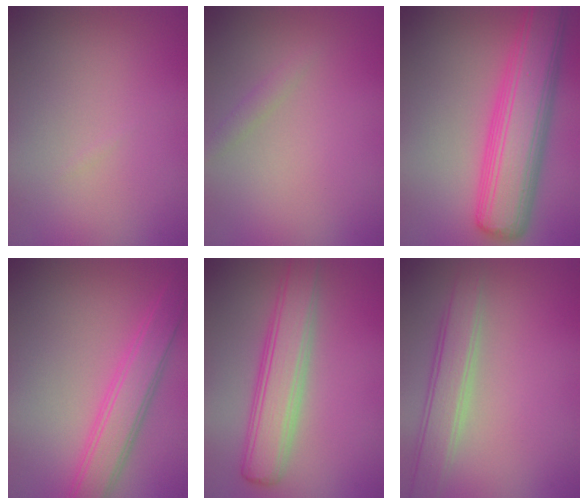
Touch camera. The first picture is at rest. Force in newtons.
{"total": 0.9, "press": 0.9, "slide": 0.0}
{"total": 8.9, "press": 8.9, "slide": 0.2}
{"total": 4.2, "press": 4.2, "slide": 0.2}
{"total": 5.5, "press": 5.5, "slide": 0.1}
{"total": 3.8, "press": 3.8, "slide": 0.2}